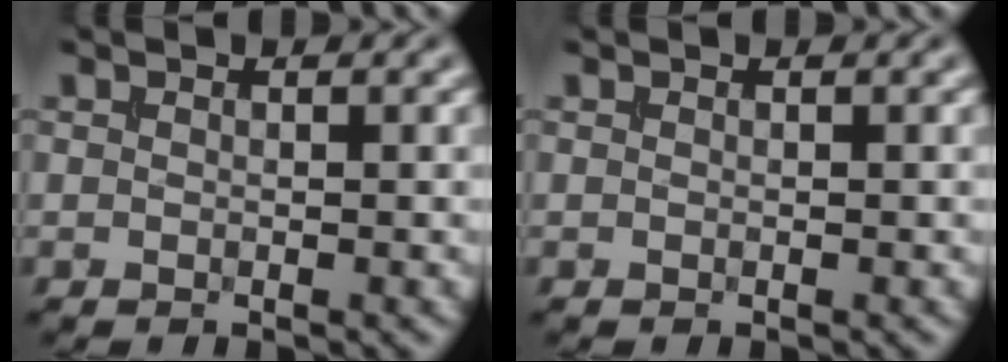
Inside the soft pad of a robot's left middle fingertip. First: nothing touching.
{"total": 0.0}